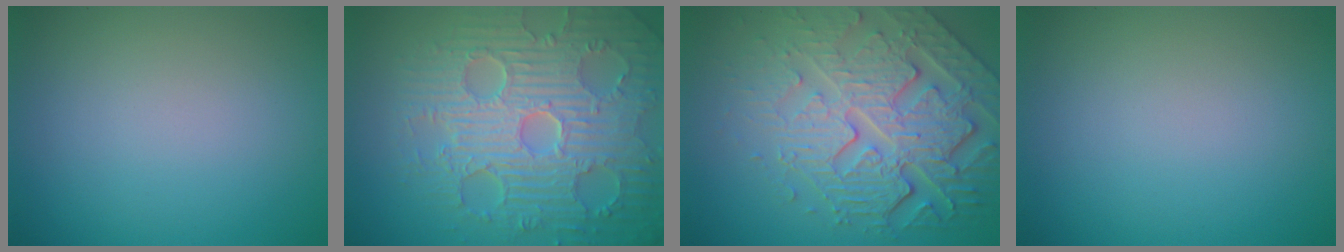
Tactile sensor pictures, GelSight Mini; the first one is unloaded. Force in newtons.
{"total": 9.6, "press": 6.7, "slide": 6.9}
{"total": 7.7, "press": 5.9, "slide": 4.9}
{"total": 0.0}